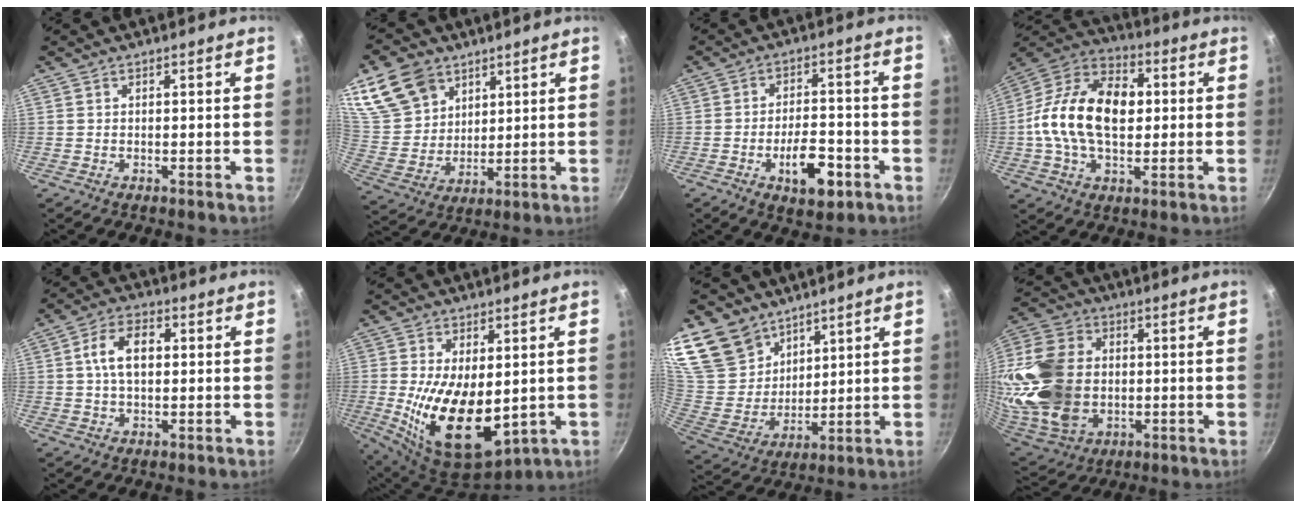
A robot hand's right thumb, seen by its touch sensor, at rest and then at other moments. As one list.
[{"total": 15.6, "force": [8.8, 11.0, 6.7], "torque": [-0.109, -0.029, 0.181]}, {"total": 9.7, "force": [-4.0, 4.5, 7.6], "torque": [-0.098, 0.022, -0.059]}, {"total": 19.6, "force": [0.9, 12.5, 15.1], "torque": [-0.243, 0.027, -0.006]}, {"total": 8.0, "force": [0.9, 4.9, 6.2], "torque": [-0.097, 0.018, 0.008]}, {"total": 16.2, "force": [-0.5, 8.9, 13.5], "torque": [-0.230, -0.030, 0.011]}, {"total": 18.1, "force": [12.5, 11.5, 6.2], "torque": [-0.109, -0.055, 0.259]}, {"total": 25.8, "force": [-0.2, 19.1, 17.4], "torque": [-0.373, 0.011, 0.006]}]